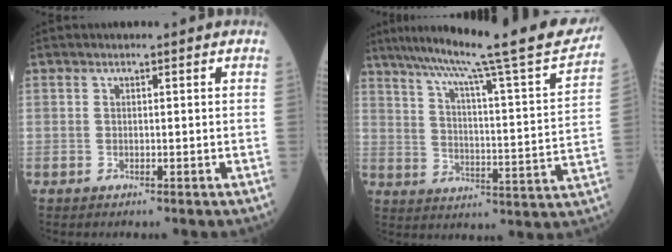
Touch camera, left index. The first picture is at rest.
{"total": 25.6, "force": [21.9, -0.2, 13.3], "torque": [-0.212, -0.047, 0.292]}